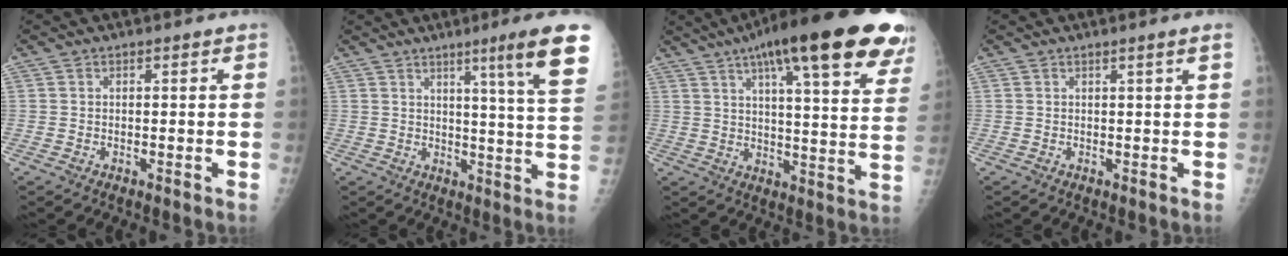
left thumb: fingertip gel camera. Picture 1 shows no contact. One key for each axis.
{"total": 13.4, "fx": 7.3, "fy": -1.4, "fz": 11.2, "tx": -0.150, "ty": -0.046, "tz": 0.087}
{"total": 27.9, "fx": 17.0, "fy": 6.5, "fz": 21.2, "tx": -0.274, "ty": -0.019, "tz": 0.223}
{"total": 1.3, "fx": 0.5, "fy": -0.6, "fz": 1.1, "tx": -0.025, "ty": -0.004, "tz": 0.014}